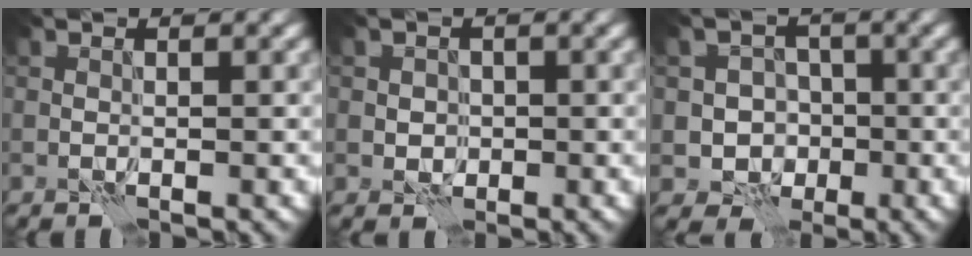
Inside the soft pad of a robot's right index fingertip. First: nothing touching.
{"total": 1.4, "force": [-0.4, 1.2, 0.5], "torque": [-0.004, 0.001, -0.009]}
{"total": 4.0, "force": [-1.3, 3.6, 1.2], "torque": [0.006, 0.004, -0.046]}